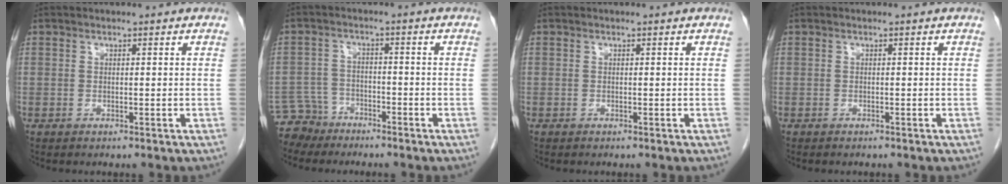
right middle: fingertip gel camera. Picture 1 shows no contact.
{"total": 4.3, "force": [-3.7, 2.0, -0.8], "torque": [0.012, -0.001, -0.072]}
{"total": 0.0}
{"total": 0.9, "force": [-0.8, 0.2, 0.3], "torque": [-0.011, -0.003, -0.010]}